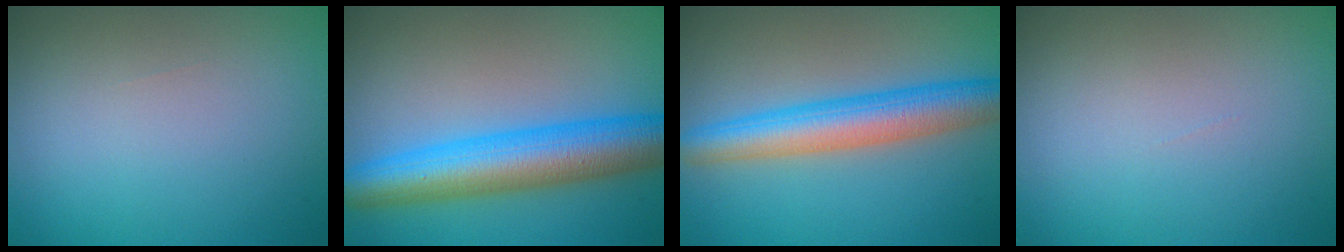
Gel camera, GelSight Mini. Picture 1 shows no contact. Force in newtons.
{"total": 8.1, "press": 8.1, "slide": 0.2}
{"total": 5.9, "press": 5.9, "slide": 0.3}
{"total": 0.0}